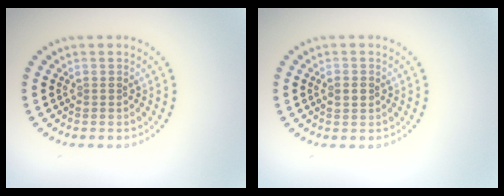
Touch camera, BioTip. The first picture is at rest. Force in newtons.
{"total": 1.1, "press": 1.1, "slide": 0.1}